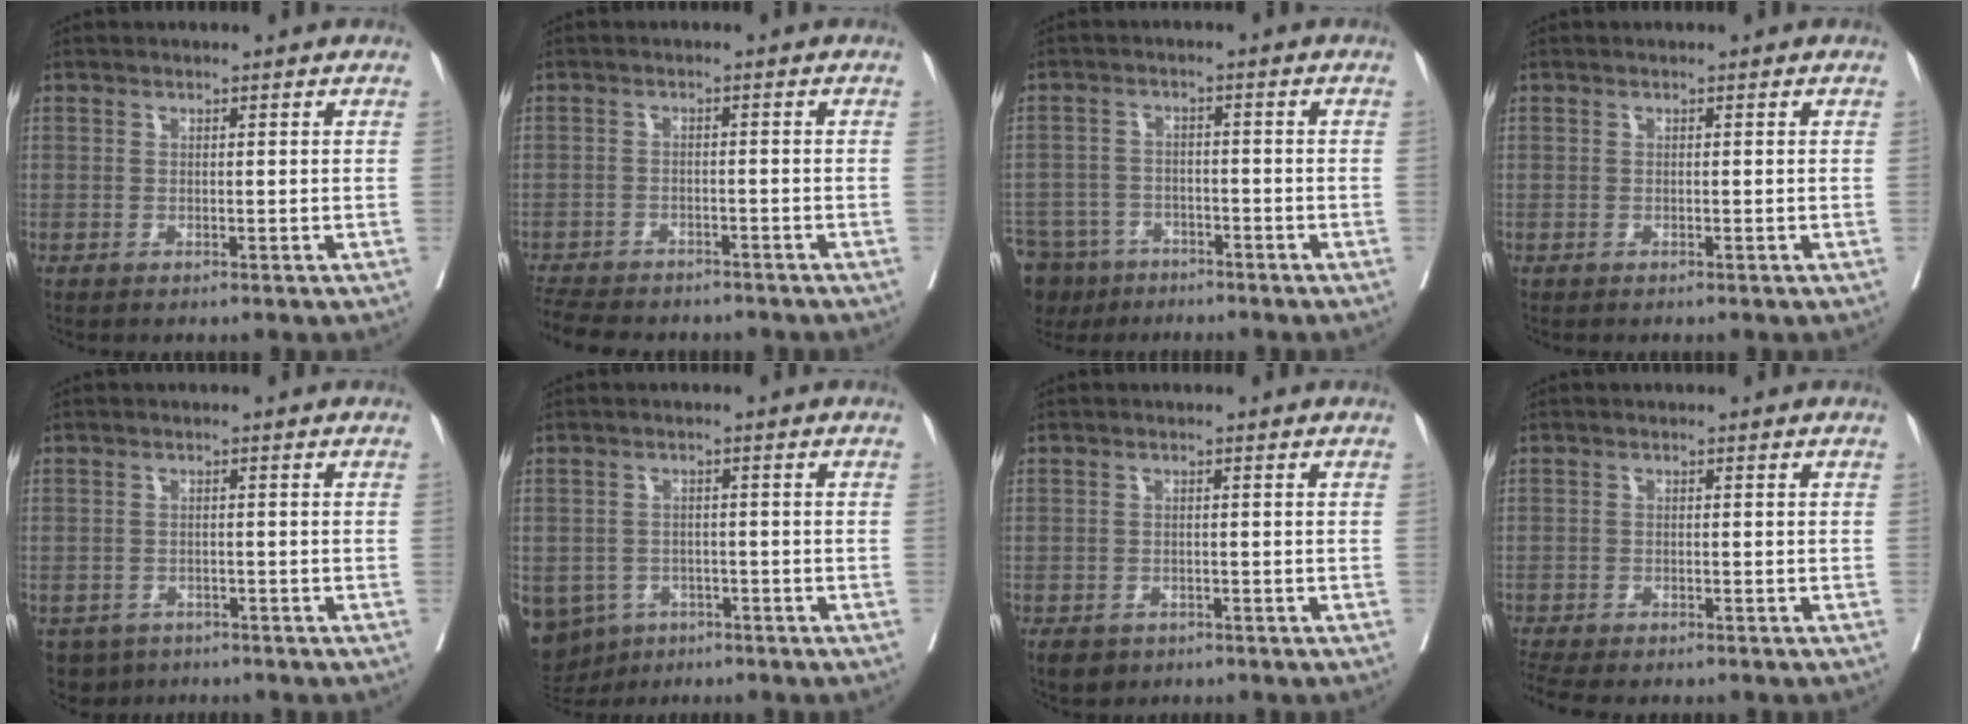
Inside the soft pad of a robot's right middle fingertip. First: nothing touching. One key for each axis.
{"total": 11.7, "fx": -10.1, "fy": 3.8, "fz": 4.6, "tx": -0.101, "ty": -0.008, "tz": -0.141}
{"total": 11.0, "fx": -8.3, "fy": 6.7, "fz": 2.6, "tx": -0.071, "ty": -0.006, "tz": -0.126}
{"total": 0.0}
{"total": 4.1, "fx": -2.9, "fy": 2.9, "fz": 0.3, "tx": -0.001, "ty": 0.002, "tz": -0.042}
{"total": 11.0, "fx": -5.8, "fy": 8.9, "fz": 3.0, "tx": -0.093, "ty": -0.001, "tz": -0.074}
{"total": 4.1, "fx": -2.8, "fy": 2.9, "fz": 1.0, "tx": -0.012, "ty": 0.000, "tz": -0.039}
{"total": 7.0, "fx": -5.9, "fy": 1.9, "fz": 3.2, "tx": -0.055, "ty": -0.003, "tz": -0.090}